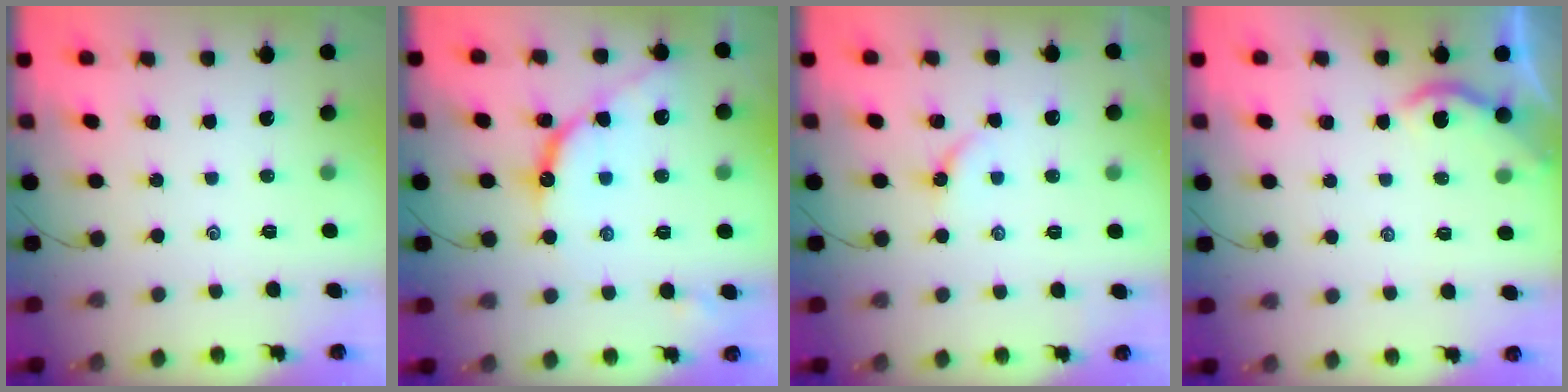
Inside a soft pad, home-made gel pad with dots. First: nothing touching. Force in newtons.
{"total": 10.2, "press": 10.2, "slide": 1.0}
{"total": 5.5, "press": 5.5, "slide": 0.6}
{"total": 4.8, "press": 4.8, "slide": 0.3}